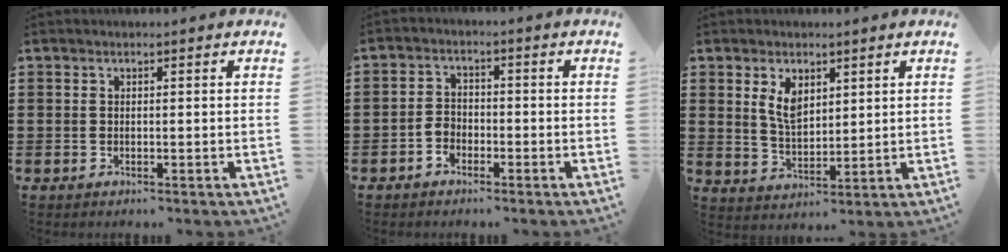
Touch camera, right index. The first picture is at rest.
{"total": 2.8, "force": [-1.7, 1.9, 1.2], "torque": [-0.027, 0.008, -0.036]}
{"total": 4.8, "force": [2.3, 2.6, 3.4], "torque": [-0.066, 0.004, 0.039]}